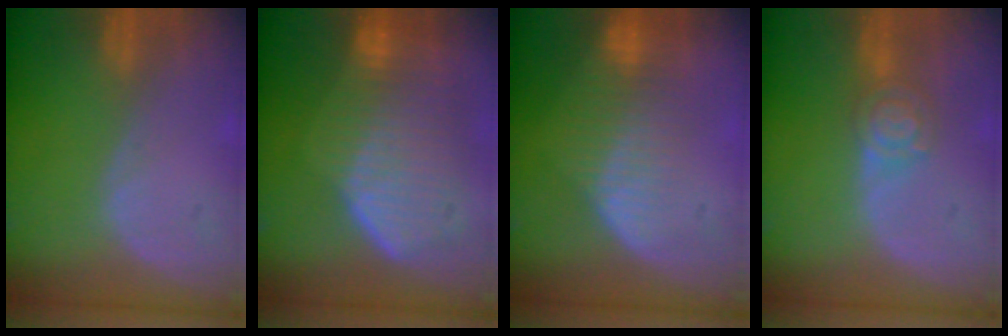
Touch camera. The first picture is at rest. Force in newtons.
{"total": 10.8, "press": 9.5, "slide": 5.2}
{"total": 8.4, "press": 7.2, "slide": 4.4}
{"total": 5.1, "press": 4.4, "slide": 2.5}